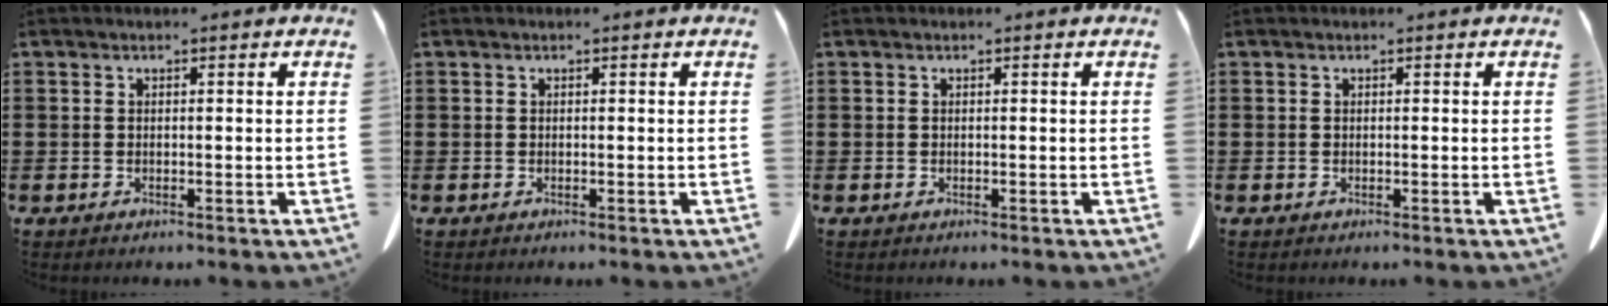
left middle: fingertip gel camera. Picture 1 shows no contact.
{"total": 0.0}
{"total": 0.0}
{"total": 0.0}